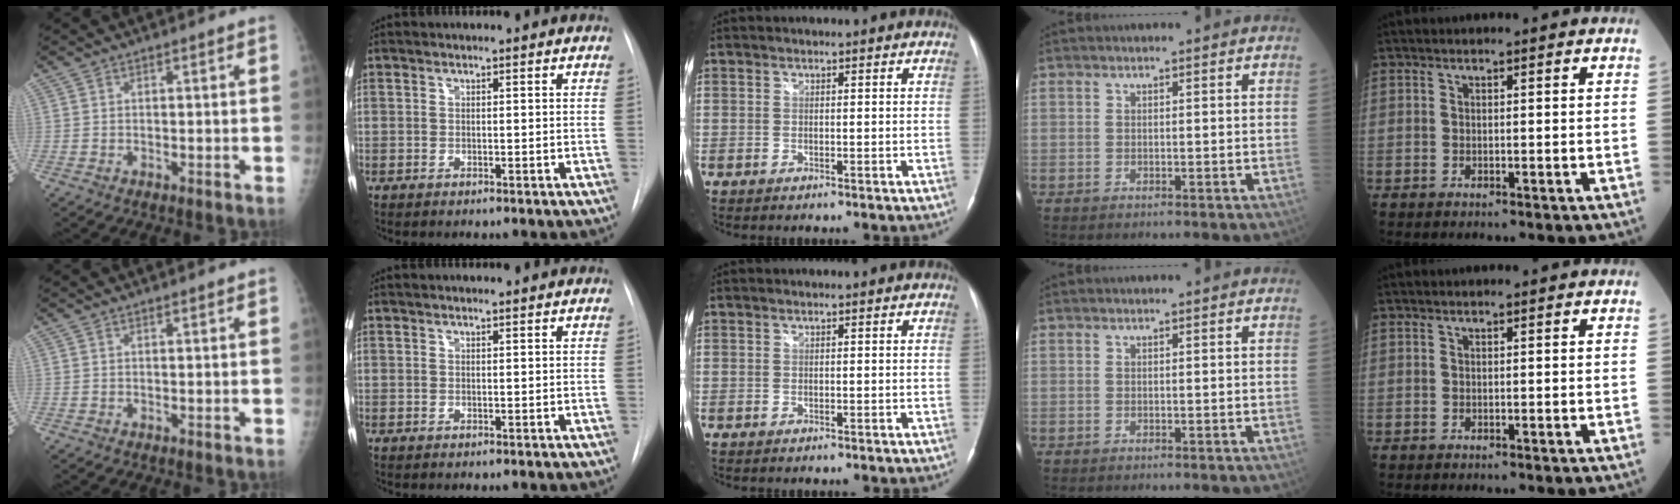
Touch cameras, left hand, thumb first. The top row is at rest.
{"thumb": {"total": 0.5, "force": [0.5, 0.1, 0.2], "torque": [-0.005, -0.003, 0.008]}, "index": {"total": 1.6, "force": [1.5, 0.1, 0.4], "torque": [-0.007, 0.013, 0.018]}}